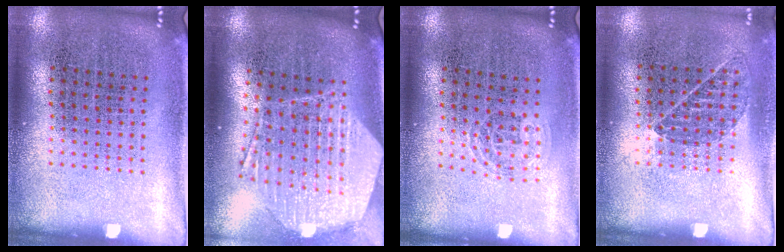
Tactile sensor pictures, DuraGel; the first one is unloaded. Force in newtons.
{"total": 2.3, "press": 1.9, "slide": 1.3}
{"total": 0.9, "press": 0.6, "slide": 0.6}
{"total": 0.9, "press": 0.7, "slide": 0.6}